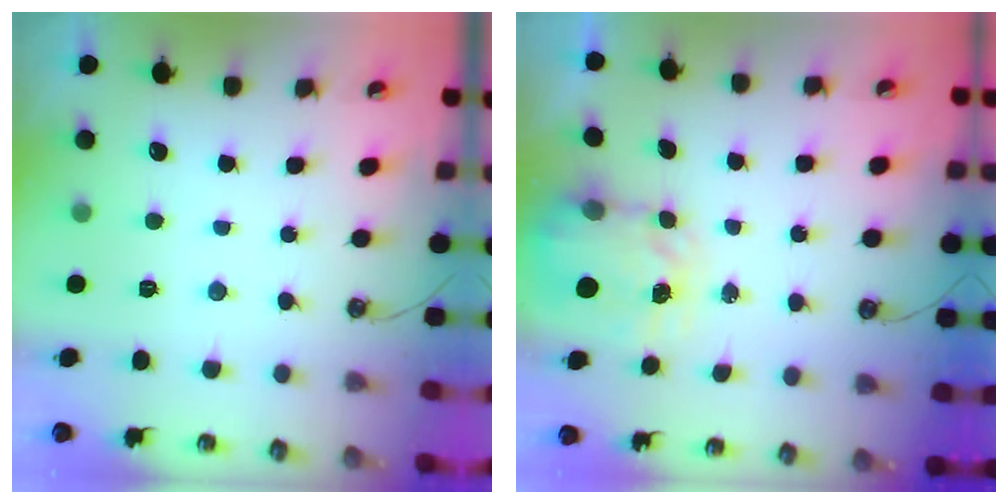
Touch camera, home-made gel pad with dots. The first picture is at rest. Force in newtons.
{"total": 3.7, "press": 3.7, "slide": 0.6}